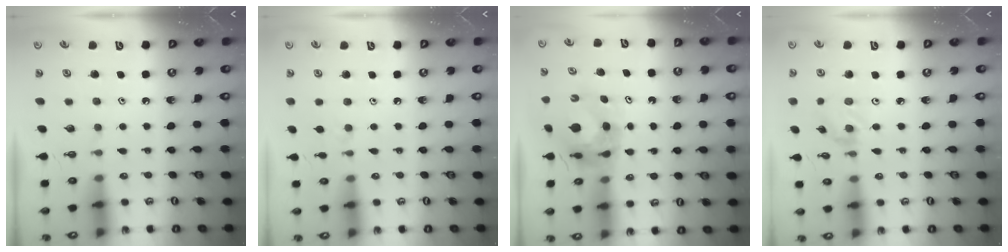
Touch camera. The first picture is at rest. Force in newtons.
{"total": 2.2, "press": 2.1, "slide": 0.4}
{"total": 6.9, "press": 6.8, "slide": 0.8}
{"total": 1.6, "press": 1.5, "slide": 0.3}